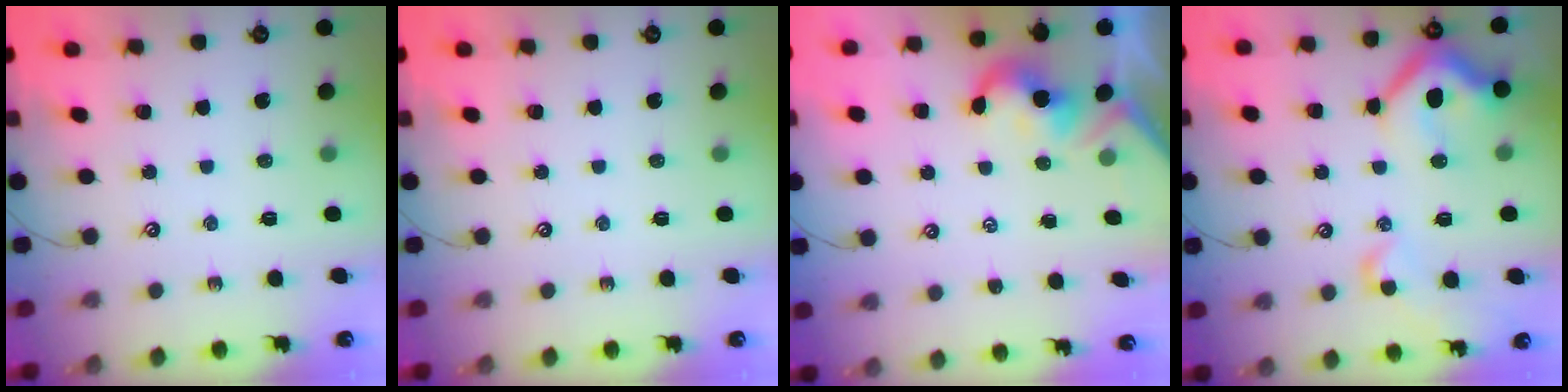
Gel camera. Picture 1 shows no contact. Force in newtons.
{"total": 0.0}
{"total": 2.0, "press": 1.9, "slide": 0.5}
{"total": 14.3, "press": 14.2, "slide": 1.1}